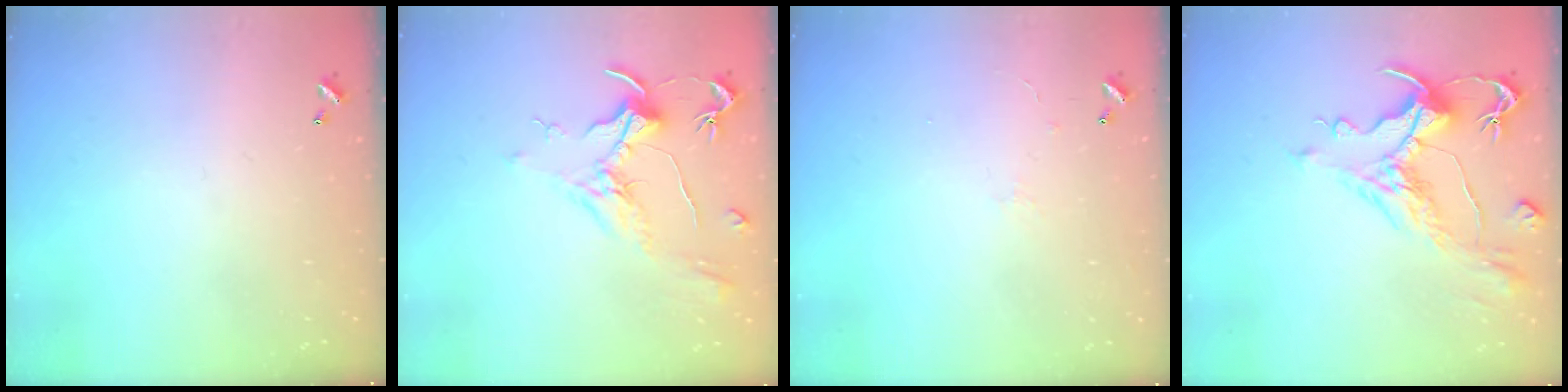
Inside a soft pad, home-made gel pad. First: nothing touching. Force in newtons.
{"total": 2.0, "press": 1.8, "slide": 0.8}
{"total": 0.9, "press": 0.7, "slide": 0.5}
{"total": 2.6, "press": 2.1, "slide": 1.6}